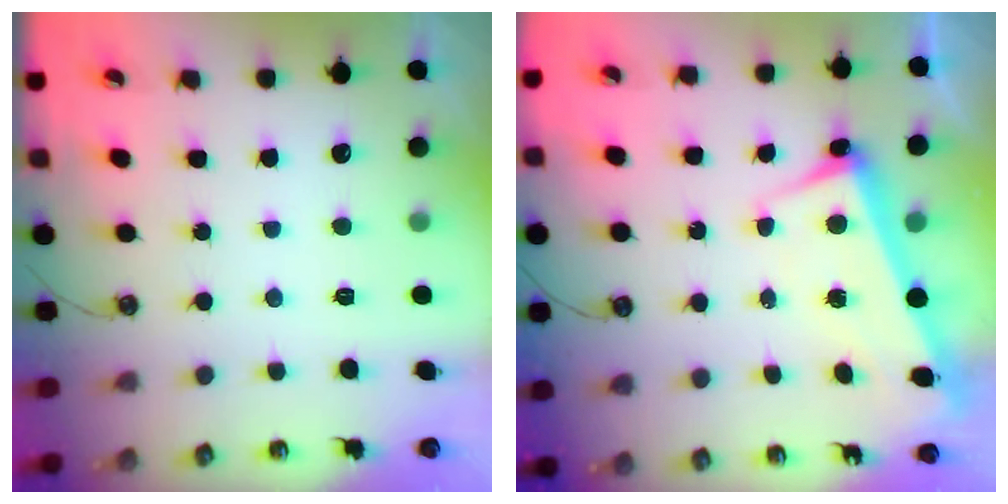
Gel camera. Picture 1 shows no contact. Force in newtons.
{"total": 1.9, "press": 1.6, "slide": 0.9}